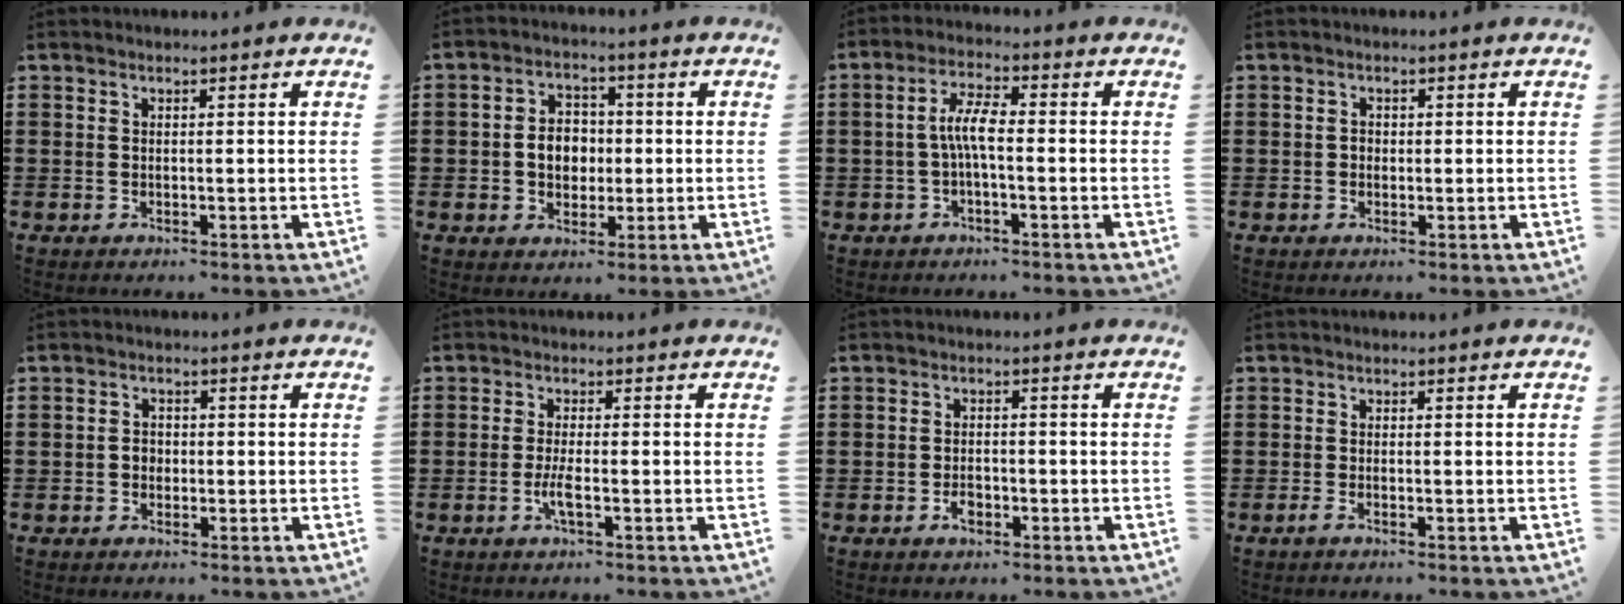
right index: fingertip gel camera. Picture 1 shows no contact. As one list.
[{"total": 5.1, "force": [-0.5, 4.0, 3.0], "torque": [-0.059, 0.009, -0.014]}, {"total": 5.0, "force": [-0.7, 1.3, 4.8], "torque": [-0.108, 0.000, -0.022]}, {"total": 1.0, "force": [0.0, 0.8, 0.5], "torque": [-0.012, 0.005, -0.001]}, {"total": 1.6, "force": [-0.4, 1.3, 1.0], "torque": [-0.021, 0.000, -0.007]}, {"total": 3.0, "force": [-1.1, 0.4, 2.8], "torque": [-0.062, -0.008, -0.023]}, {"total": 2.3, "force": [-1.1, 1.3, 1.6], "torque": [-0.032, 0.001, -0.020]}, {"total": 1.0, "force": [-0.6, 0.1, 0.8], "torque": [-0.028, -0.011, -0.015]}]